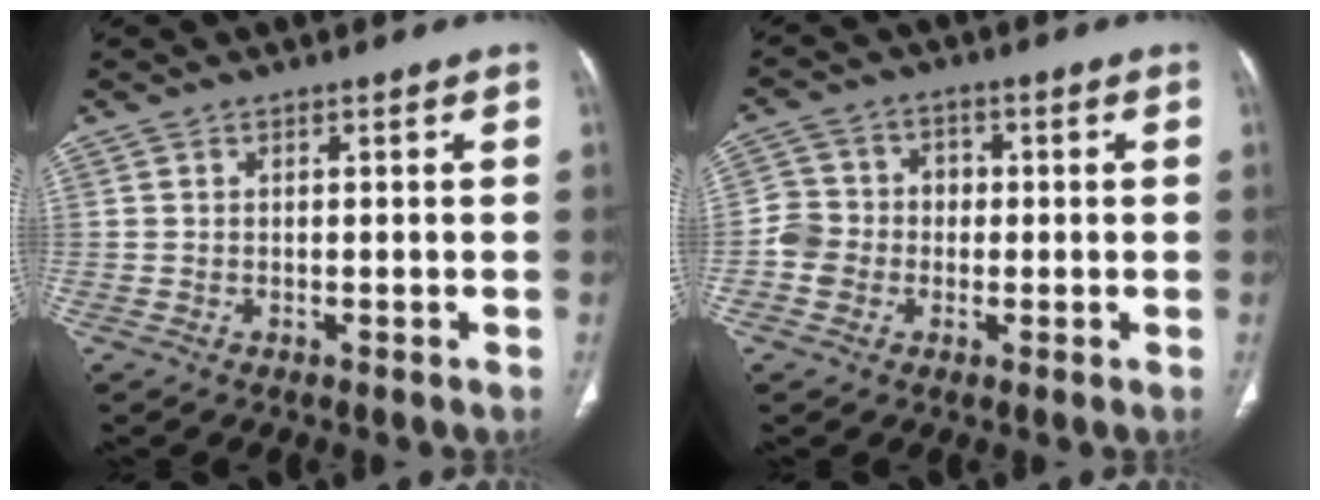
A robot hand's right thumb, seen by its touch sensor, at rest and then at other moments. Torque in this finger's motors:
{"motor_torque": [-0.02, -0.19, 0.43, 0.21, 0.00]}